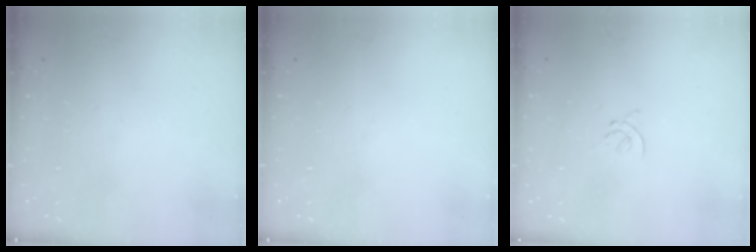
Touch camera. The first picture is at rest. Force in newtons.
{"total": 0.0}
{"total": 1.4, "press": 1.3, "slide": 0.5}